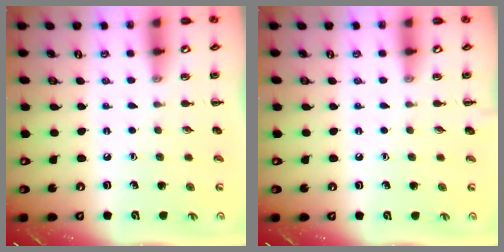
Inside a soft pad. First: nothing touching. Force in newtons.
{"total": 0.0}